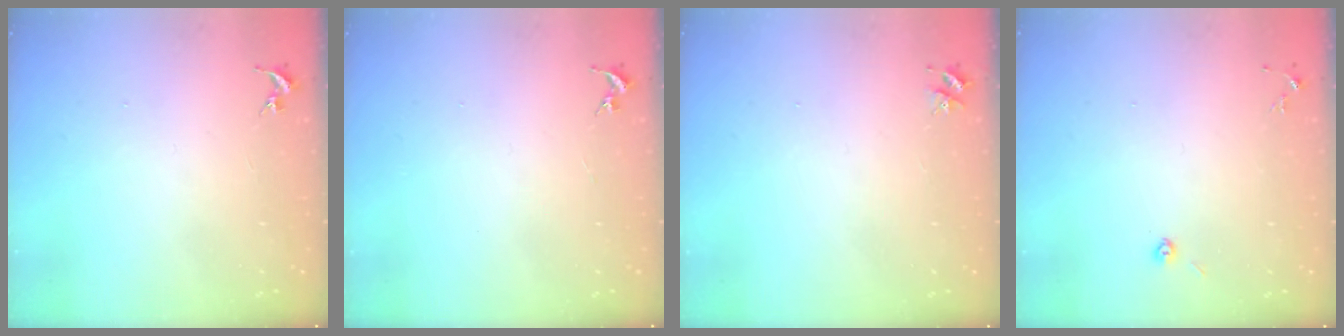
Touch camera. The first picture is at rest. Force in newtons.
{"total": 0.0}
{"total": 3.5, "press": 3.5, "slide": 0.5}
{"total": 2.9, "press": 2.8, "slide": 1.0}